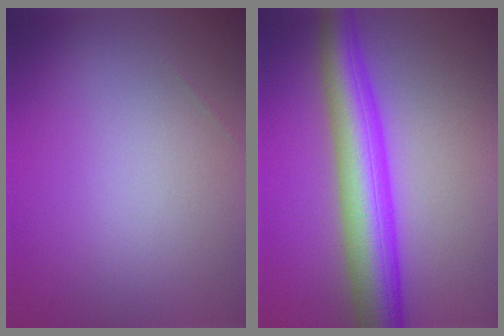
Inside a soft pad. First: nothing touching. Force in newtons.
{"total": 7.7, "press": 7.7, "slide": 0.0}